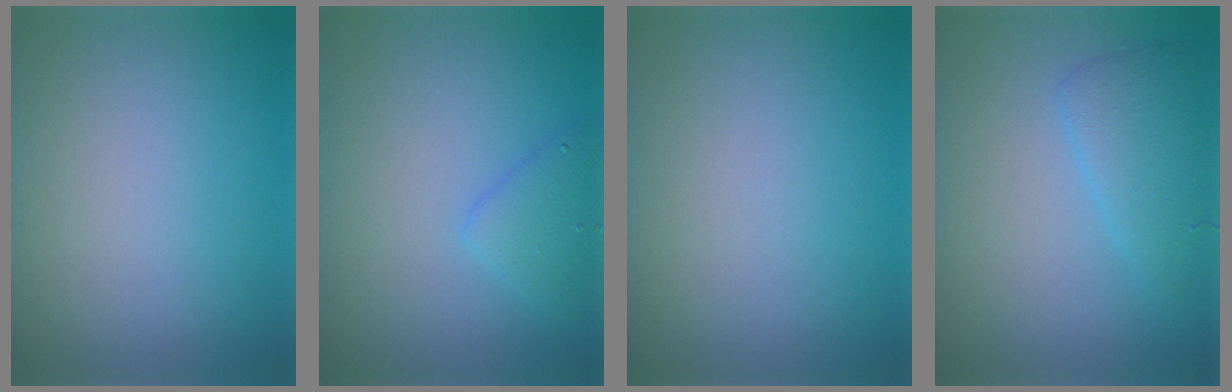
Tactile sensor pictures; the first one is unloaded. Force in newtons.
{"total": 2.1, "press": 2.1, "slide": 0.1}
{"total": 0.0}
{"total": 2.9, "press": 2.9, "slide": 0.1}